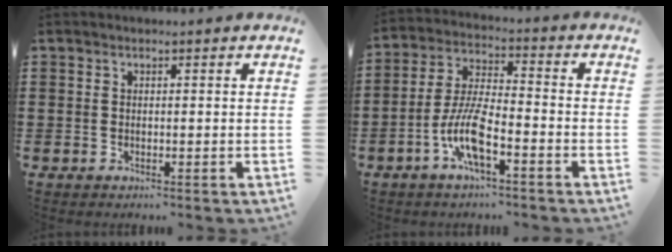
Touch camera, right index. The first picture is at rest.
{"total": 8.6, "force": [-4.2, 2.0, 7.2], "torque": [-0.171, -0.010, -0.086]}